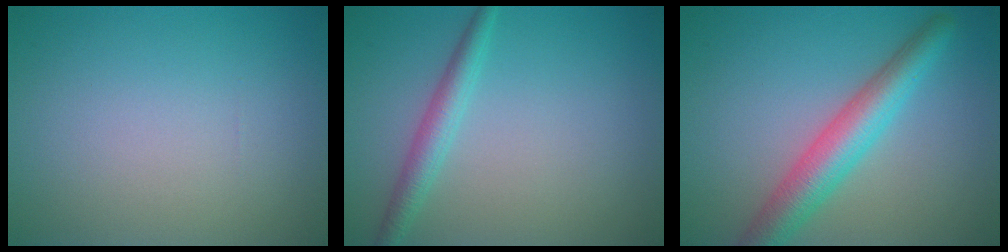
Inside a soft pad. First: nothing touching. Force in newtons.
{"total": 2.4, "press": 2.4, "slide": 0.1}
{"total": 5.2, "press": 5.1, "slide": 0.2}